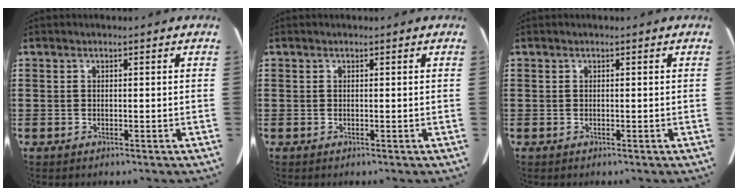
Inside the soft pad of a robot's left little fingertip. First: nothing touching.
{"total": 0.0}
{"total": 0.0}